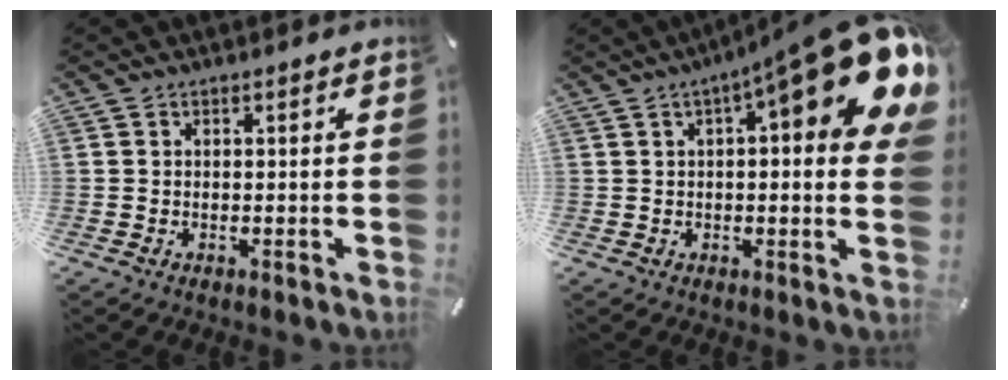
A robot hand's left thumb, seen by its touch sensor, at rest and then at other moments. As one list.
[{"total": 18.7, "force": [8.8, 3.6, 16.1], "torque": [-0.210, -0.067, 0.127]}]